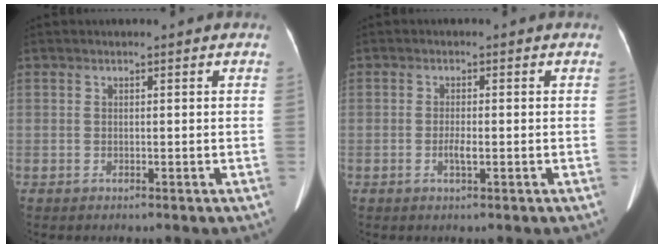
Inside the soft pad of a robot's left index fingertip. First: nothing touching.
{"total": 1.7, "force": [-0.6, 0.3, 1.6], "torque": [-0.033, -0.002, -0.012]}